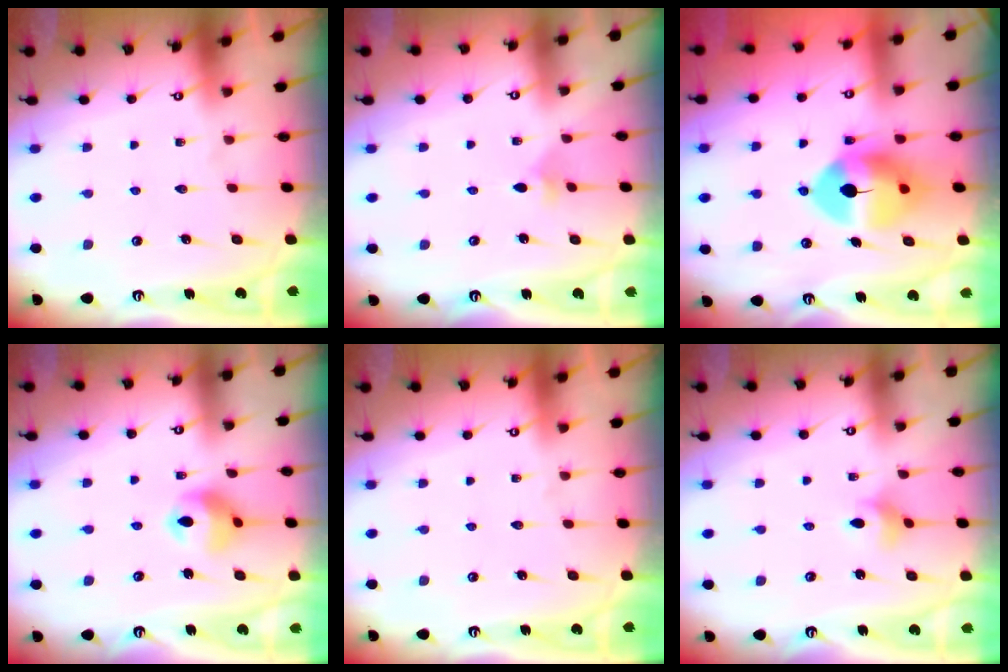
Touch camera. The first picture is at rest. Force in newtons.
{"total": 2.8, "press": 2.7, "slide": 0.7}
{"total": 11.8, "press": 11.6, "slide": 2.0}
{"total": 10.7, "press": 10.5, "slide": 2.1}
{"total": 0.0}
{"total": 4.7, "press": 4.6, "slide": 0.6}